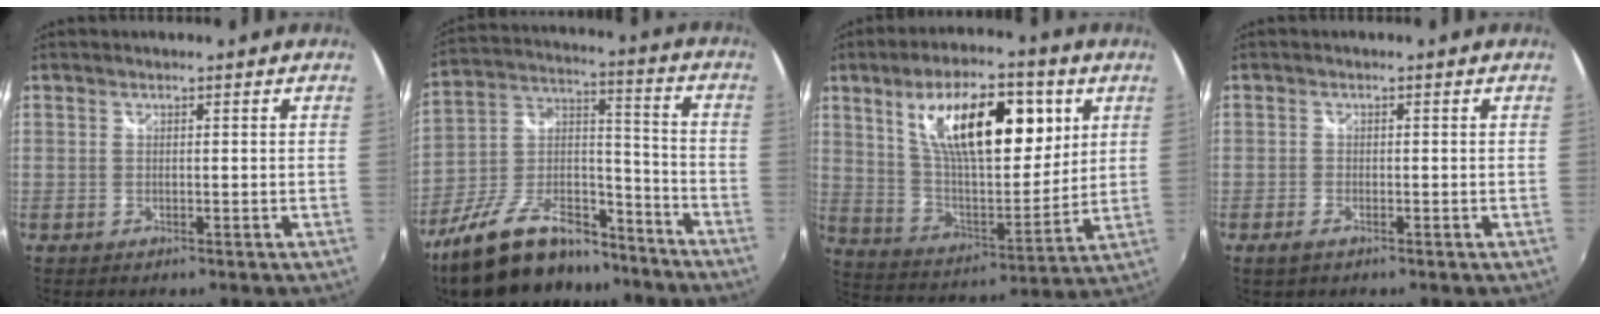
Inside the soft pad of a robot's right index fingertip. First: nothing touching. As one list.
[{"total": 22.8, "force": [-16.6, 10.1, 11.9], "torque": [-0.232, 0.024, -0.265]}, {"total": 21.2, "force": [8.2, 8.9, 17.3], "torque": [-0.288, 0.008, 0.145]}, {"total": 2.1, "force": [-1.5, 0.9, 1.2], "torque": [-0.030, -0.004, -0.029]}]